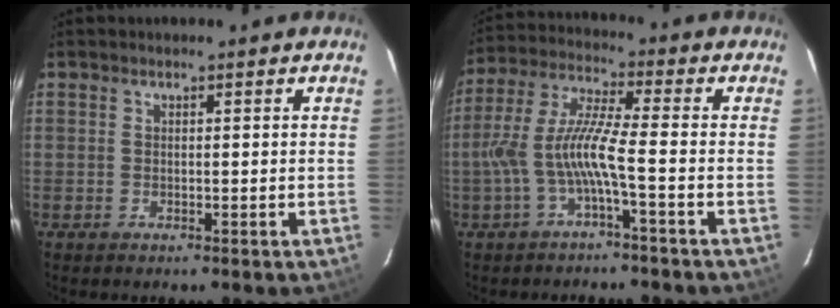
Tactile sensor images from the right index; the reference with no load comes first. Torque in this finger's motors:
{"motor_torque": [1.47, -0.53, 0.86, 0.21]}